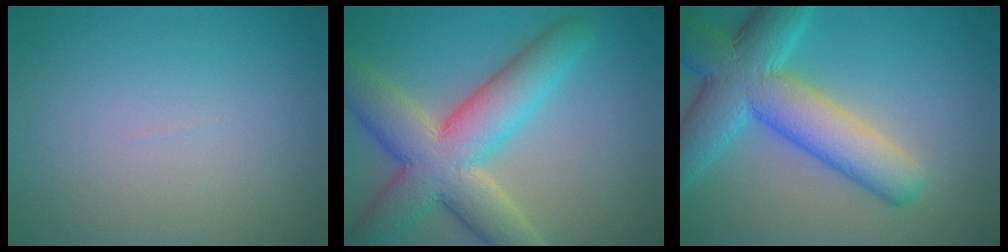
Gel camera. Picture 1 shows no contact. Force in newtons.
{"total": 9.6, "press": 9.6, "slide": 0.6}
{"total": 9.4, "press": 9.4, "slide": 0.4}